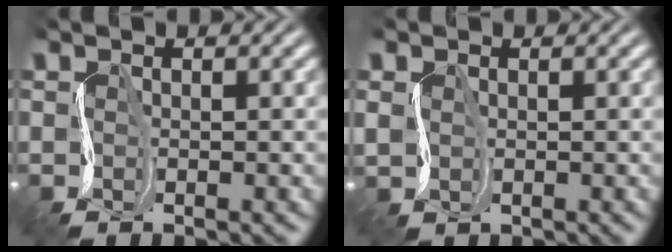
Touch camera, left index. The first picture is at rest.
{"total": 1.2, "force": [0.3, 0.3, -1.2], "torque": [0.008, 0.003, 0.007]}